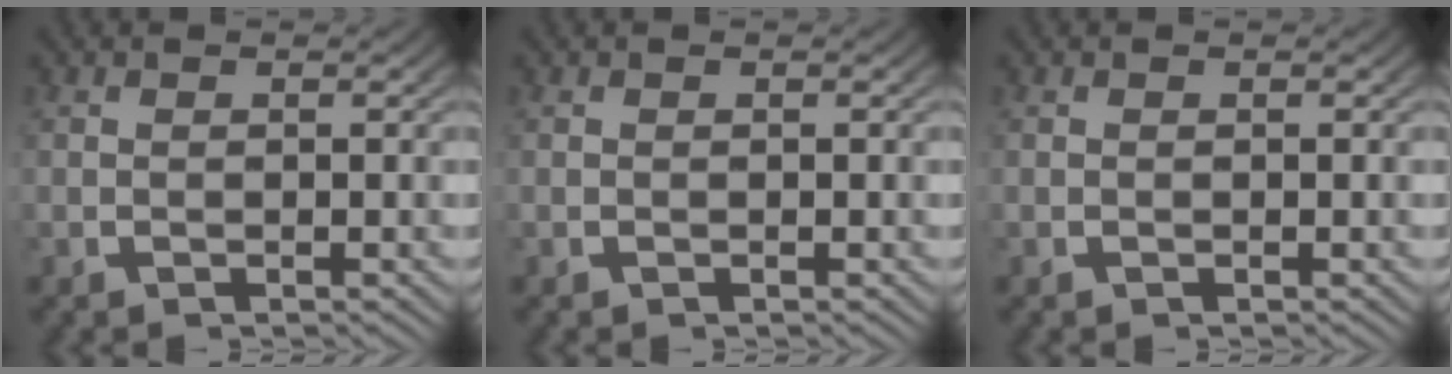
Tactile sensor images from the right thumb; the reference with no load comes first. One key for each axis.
{"total": 0.0}
{"total": 0.0}